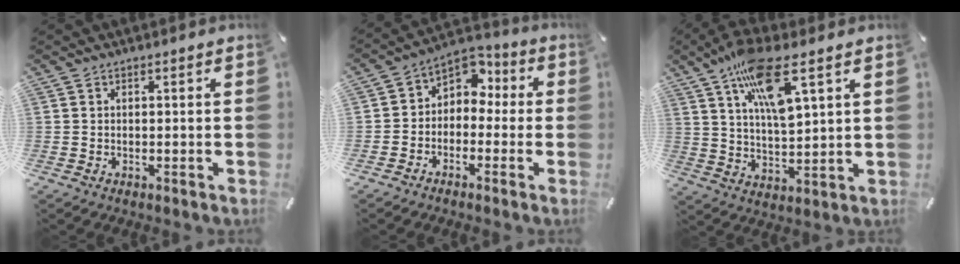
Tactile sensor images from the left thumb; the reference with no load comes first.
{"total": 6.1, "force": [0.5, 5.8, 1.7], "torque": [-0.030, -0.008, 0.007]}
{"total": 13.9, "force": [8.2, 4.5, 10.3], "torque": [-0.190, -0.023, 0.141]}